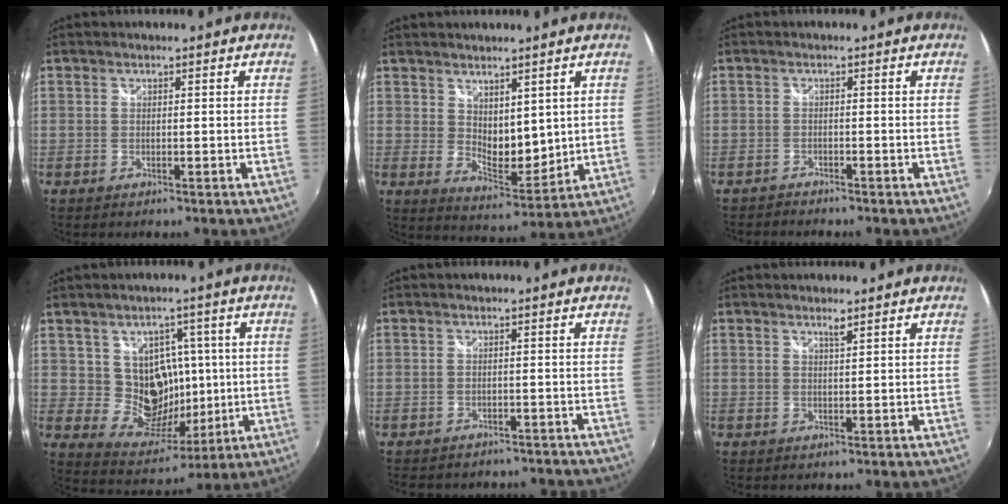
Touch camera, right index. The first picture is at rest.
{"total": 7.4, "force": [3.6, 4.1, 5.0], "torque": [-0.073, -0.013, 0.073]}
{"total": 2.0, "force": [-2.0, 0.2, 0.1], "torque": [-0.014, -0.005, -0.039]}
{"total": 10.8, "force": [1.2, 9.9, 4.2], "torque": [-0.073, 0.005, 0.037]}
{"total": 9.7, "force": [-8.5, 3.5, 3.1], "torque": [-0.074, -0.006, -0.106]}
{"total": 1.2, "force": [0.9, -0.1, 0.8], "torque": [-0.012, 0.002, 0.015]}